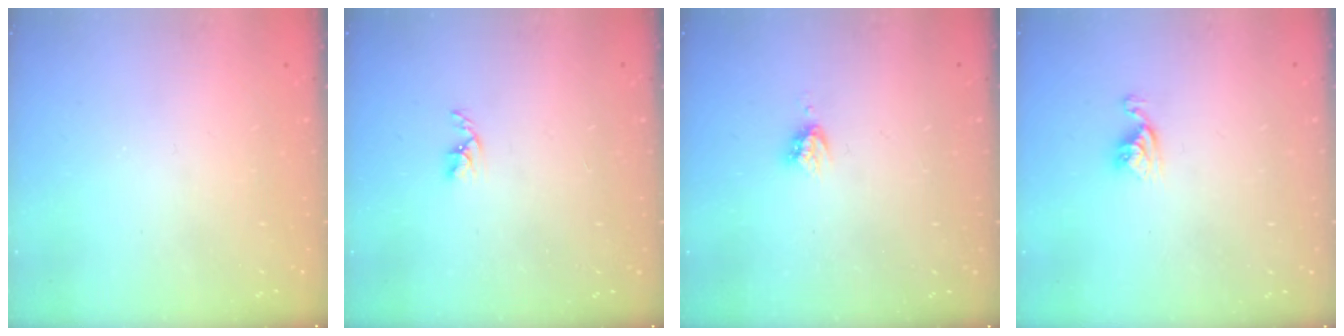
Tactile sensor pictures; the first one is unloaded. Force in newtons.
{"total": 2.5, "press": 2.5, "slide": 0.4}
{"total": 3.7, "press": 3.7, "slide": 0.2}
{"total": 5.5, "press": 5.5, "slide": 0.2}